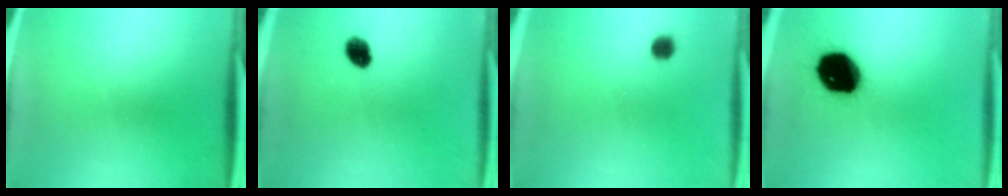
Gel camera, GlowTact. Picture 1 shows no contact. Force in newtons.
{"total": 4.2}
{"total": 2.6}
{"total": 17.6}